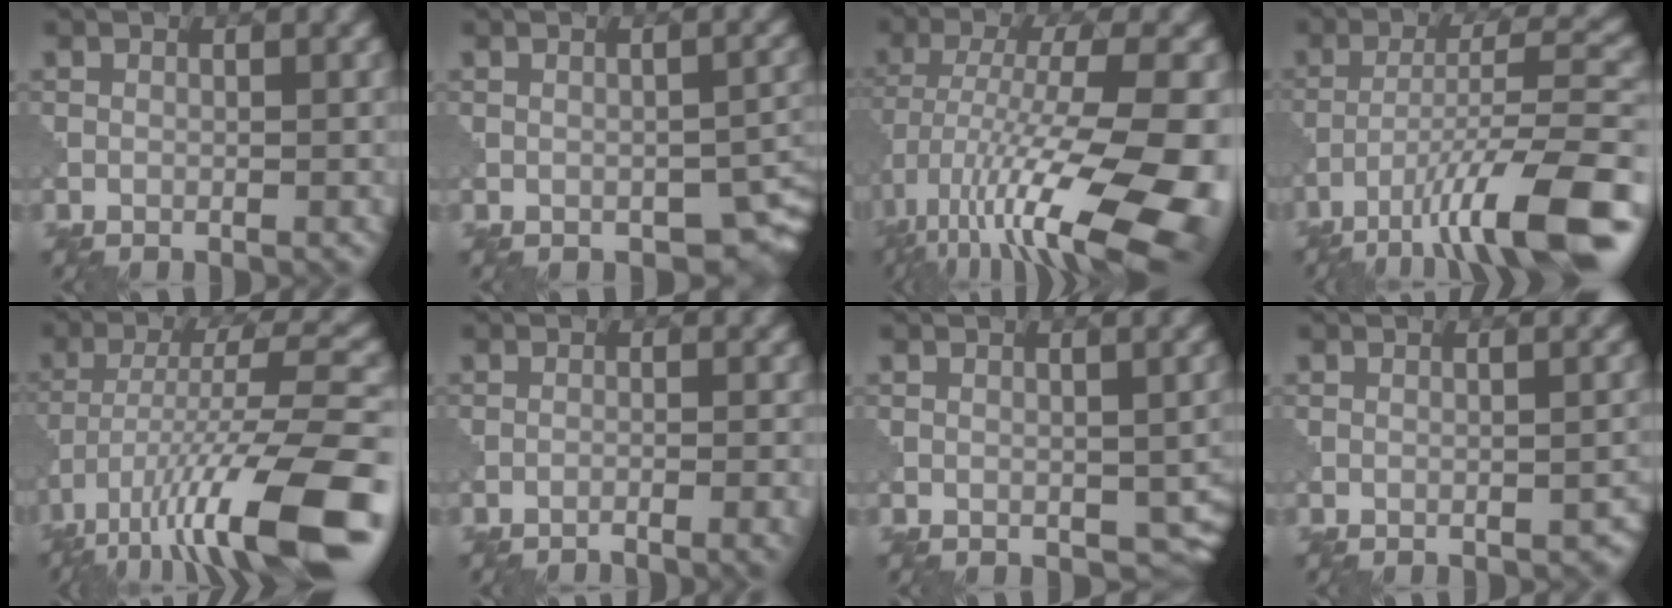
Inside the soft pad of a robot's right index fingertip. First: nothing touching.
{"total": 3.4, "force": [-1.5, 2.1, 2.2], "torque": [-0.017, -0.013, -0.010]}
{"total": 15.9, "force": [-6.8, 5.6, 13.2], "torque": [-0.226, -0.013, -0.101]}
{"total": 12.6, "force": [-7.6, 2.6, 9.7], "torque": [-0.155, 0.008, -0.125]}
{"total": 13.8, "force": [-7.6, 3.3, 11.0], "torque": [-0.200, 0.007, -0.127]}
{"total": 3.4, "force": [-2.5, 0.6, 2.2], "torque": [-0.029, 0.009, -0.045]}
{"total": 3.4, "force": [-0.3, 2.5, 2.3], "torque": [-0.030, -0.016, 0.003]}
{"total": 1.3, "force": [-1.0, 0.5, 0.5], "torque": [-0.005, 0.005, -0.008]}